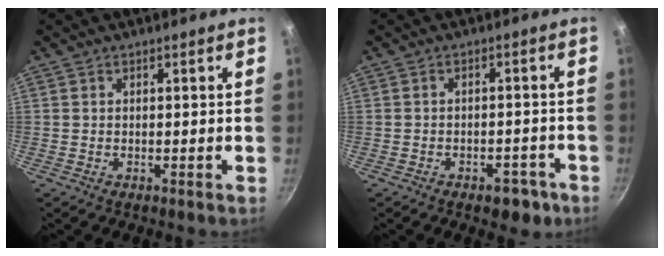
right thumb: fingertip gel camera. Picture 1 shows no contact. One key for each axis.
{"total": 5.5, "fx": -3.1, "fy": 3.1, "fz": 3.2, "tx": -0.021, "ty": 0.029, "tz": -0.025}